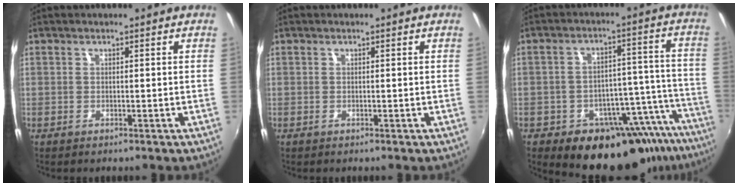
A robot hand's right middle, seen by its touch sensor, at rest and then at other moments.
{"total": 0.0}
{"total": 19.3, "force": [-14.9, 9.8, 7.3], "torque": [-0.097, 0.038, -0.183]}